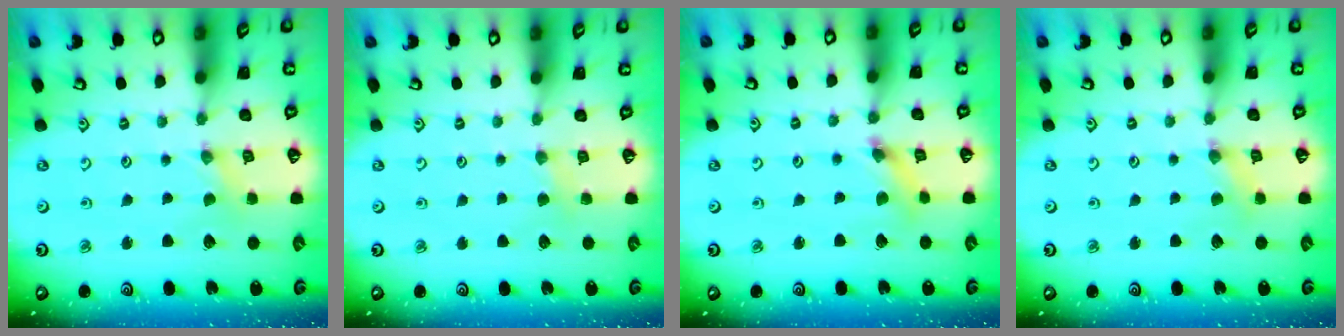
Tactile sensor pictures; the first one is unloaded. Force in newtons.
{"total": 2.4, "press": 2.4, "slide": 0.4}
{"total": 4.2, "press": 4.2, "slide": 0.3}
{"total": 1.2, "press": 1.1, "slide": 0.3}